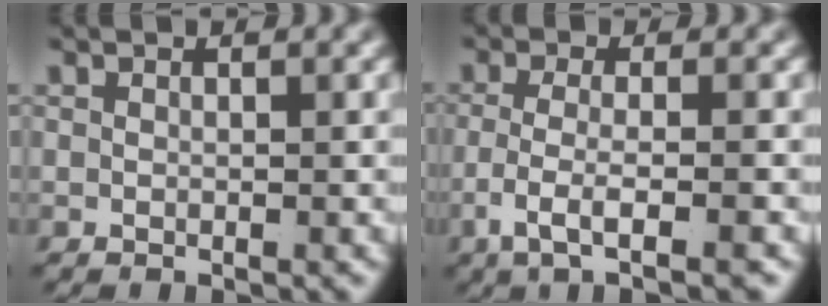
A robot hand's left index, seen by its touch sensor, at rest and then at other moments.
{"total": 4.4, "force": [-2.0, 0.8, 3.8], "torque": [-0.077, -0.021, -0.024]}